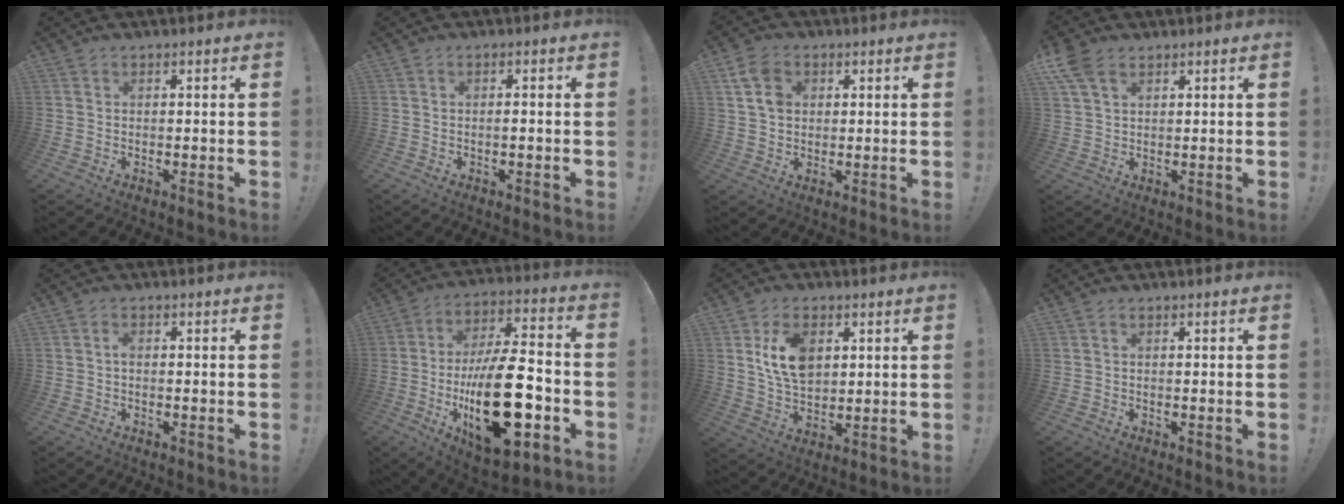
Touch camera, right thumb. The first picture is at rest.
{"total": 1.2, "force": [-0.7, -0.1, 1.0], "torque": [-0.019, 0.001, -0.012]}
{"total": 8.3, "force": [2.6, 6.4, 4.7], "torque": [-0.085, 0.005, 0.052]}
{"total": 6.6, "force": [3.5, 3.8, 4.2], "torque": [-0.084, -0.008, 0.068]}
{"total": 1.2, "force": [-0.5, 0.8, 0.8], "torque": [-0.019, 0.005, -0.008]}
{"total": 28.2, "force": [-6.8, 12.2, 24.5], "torque": [-0.432, 0.039, -0.101]}
{"total": 12.2, "force": [3.8, 8.2, 8.2], "torque": [-0.143, -0.002, 0.069]}
{"total": 0.0}